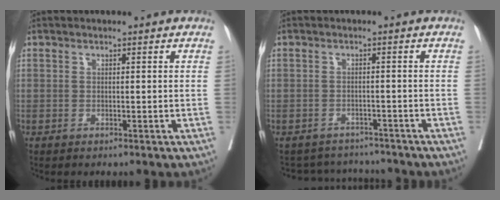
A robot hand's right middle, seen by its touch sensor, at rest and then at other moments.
{"total": 7.8, "force": [-7.5, 2.0, 0.5], "torque": [-0.003, 0.015, -0.099]}